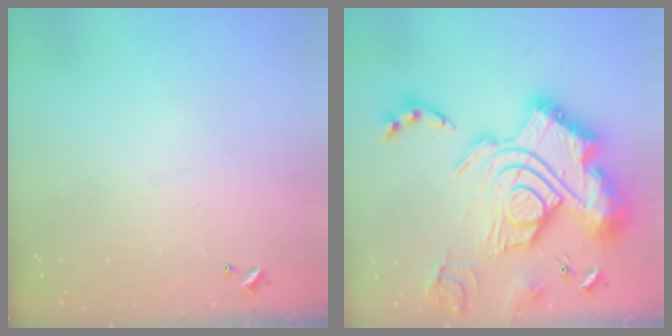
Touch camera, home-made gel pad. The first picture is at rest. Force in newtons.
{"total": 3.9, "press": 3.0, "slide": 2.5}